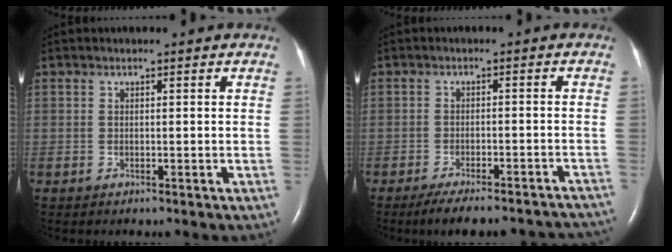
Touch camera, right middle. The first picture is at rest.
{"total": 15.6, "force": [-14.2, 2.9, 5.8], "torque": [-0.070, 0.004, -0.174]}